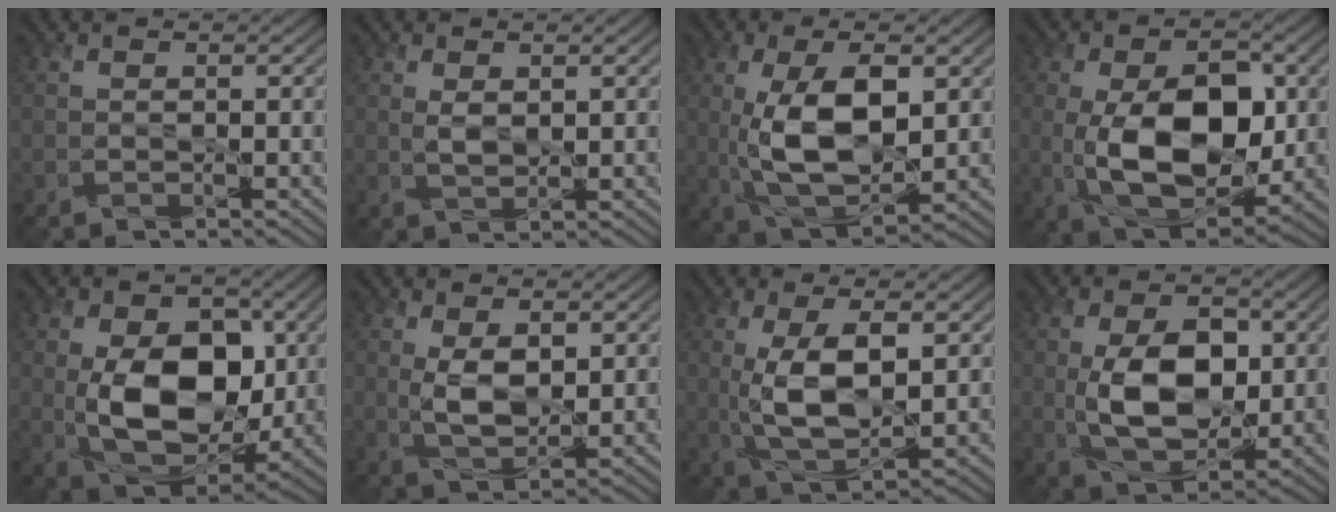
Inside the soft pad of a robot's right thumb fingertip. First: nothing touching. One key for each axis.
{"total": 2.1, "fx": 0.6, "fy": 1.2, "fz": 1.6, "tx": -0.040, "ty": -0.003, "tz": 0.016}
{"total": 10.9, "fx": 0.7, "fy": 5.2, "fz": 9.6, "tx": -0.201, "ty": -0.002, "tz": 0.022}
{"total": 14.1, "fx": -0.9, "fy": 8.1, "fz": 11.4, "tx": -0.209, "ty": -0.001, "tz": -0.014}
{"total": 13.5, "fx": -0.1, "fy": 8.8, "fz": 10.3, "tx": -0.177, "ty": 0.000, "tz": 0.001}
{"total": 5.5, "fx": 0.8, "fy": 2.9, "fz": 4.6, "tx": -0.102, "ty": -0.005, "tz": 0.022}
{"total": 8.6, "fx": 0.7, "fy": 3.7, "fz": 7.7, "tx": -0.161, "ty": 0.002, "tz": 0.017}
{"total": 10.3, "fx": 0.0, "fy": 6.2, "fz": 8.2, "tx": -0.158, "ty": -0.003, "tz": 0.003}